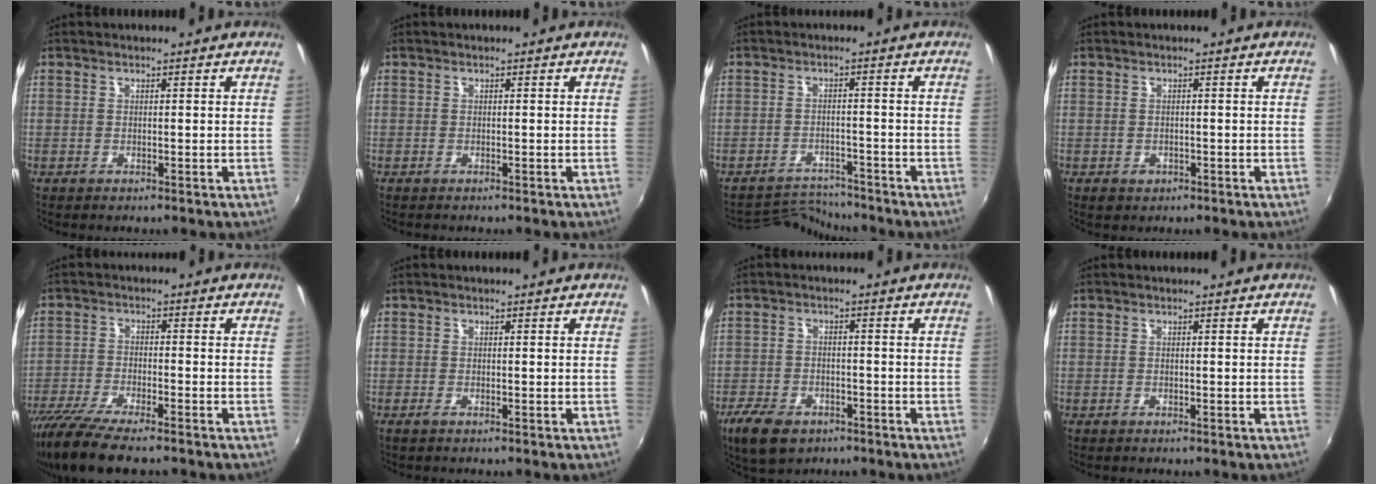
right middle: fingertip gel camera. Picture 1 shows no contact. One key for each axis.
{"total": 0.0}
{"total": 5.5, "fx": -5.4, "fy": 0.5, "fz": -1.0, "tx": 0.000, "ty": 0.012, "tz": -0.095}
{"total": 1.9, "fx": -0.9, "fy": 1.6, "fz": 0.7, "tx": -0.015, "ty": -0.006, "tz": -0.011}
{"total": 11.6, "fx": -9.3, "fy": 2.3, "fz": 6.6, "tx": -0.148, "ty": -0.039, "tz": -0.170}
{"total": 1.0, "fx": -0.6, "fy": 0.1, "fz": 0.8, "tx": -0.015, "ty": -0.004, "tz": -0.013}
{"total": 8.9, "fx": -5.8, "fy": 5.0, "fz": 4.4, "tx": -0.115, "ty": -0.011, "tz": -0.101}
{"total": 0.0}